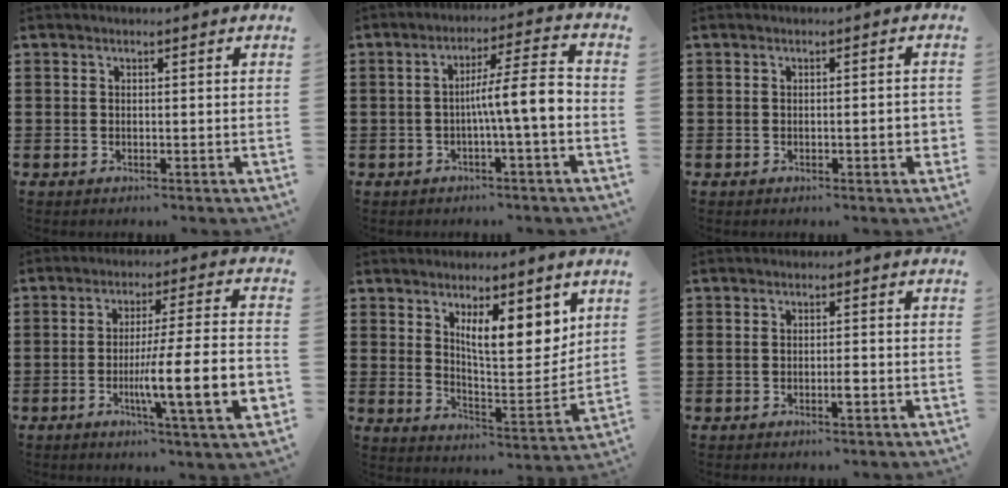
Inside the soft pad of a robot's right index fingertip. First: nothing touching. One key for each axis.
{"total": 8.1, "fx": -1.3, "fy": 1.0, "fz": 8.0, "tx": -0.133, "ty": 0.002, "tz": -0.027}
{"total": 2.6, "fx": -0.5, "fy": 0.3, "fz": 2.5, "tx": -0.032, "ty": -0.004, "tz": -0.011}
{"total": 13.5, "fx": -3.7, "fy": 1.4, "fz": 12.9, "tx": -0.219, "ty": -0.012, "tz": -0.068}
{"total": 9.3, "fx": 5.2, "fy": 3.3, "fz": 7.0, "tx": -0.108, "ty": -0.024, "tz": 0.084}
{"total": 1.7, "fx": -0.7, "fy": 0.4, "fz": 1.5, "tx": -0.028, "ty": 0.001, "tz": -0.013}